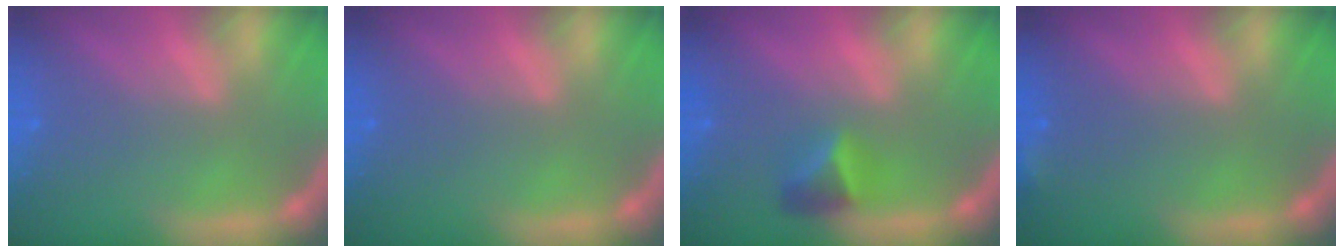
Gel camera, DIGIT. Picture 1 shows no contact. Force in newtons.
{"total": 0.0}
{"total": 2.4}
{"total": 0.9}